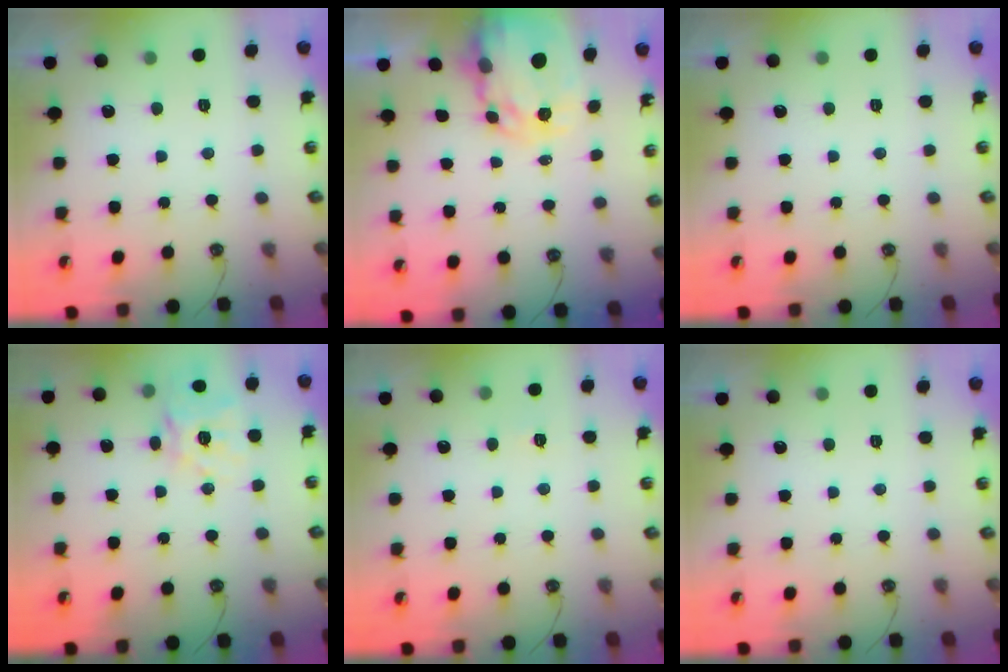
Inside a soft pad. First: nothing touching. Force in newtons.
{"total": 5.8, "press": 5.8, "slide": 0.2}
{"total": 0.0}
{"total": 14.6, "press": 14.5, "slide": 2.0}
{"total": 3.5, "press": 3.5, "slide": 0.5}
{"total": 0.0}